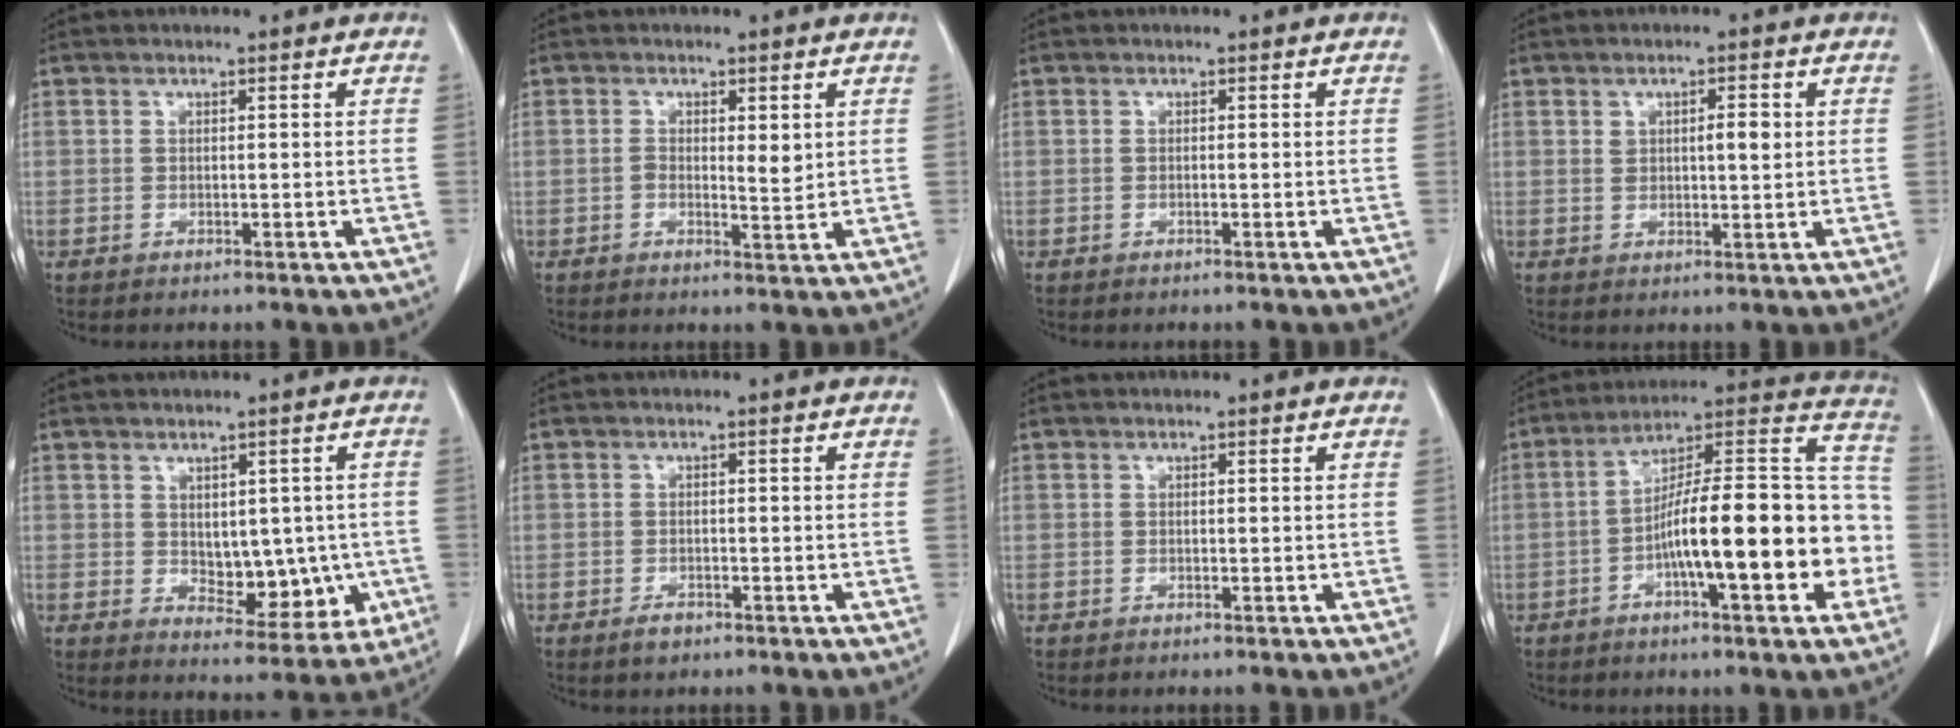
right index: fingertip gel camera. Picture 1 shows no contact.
{"total": 3.2, "force": [0.6, 1.2, 2.9], "torque": [-0.044, -0.005, 0.009]}
{"total": 0.0}
{"total": 3.5, "force": [1.0, 1.2, 3.2], "torque": [-0.048, 0.001, 0.016]}
{"total": 8.3, "force": [-0.6, 5.0, 6.6], "torque": [-0.070, 0.001, 0.011]}
{"total": 1.8, "force": [-1.2, 1.0, 0.9], "torque": [-0.017, 0.001, -0.015]}
{"total": 0.0}
{"total": 20.5, "force": [-4.9, 4.0, 19.5], "torque": [-0.258, 0.036, -0.072]}